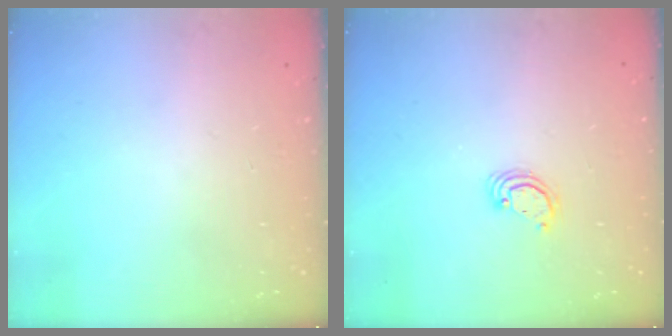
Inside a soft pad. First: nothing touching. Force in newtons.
{"total": 2.5, "press": 2.5, "slide": 0.2}